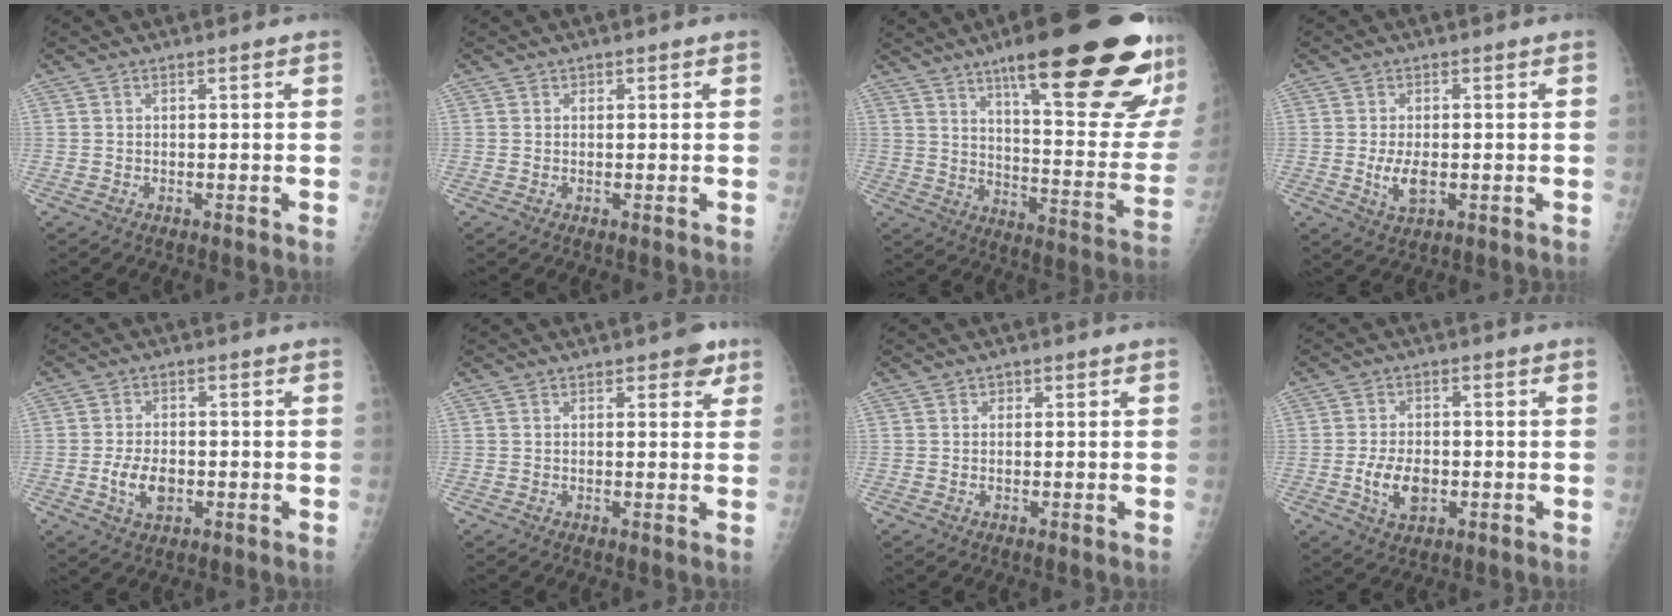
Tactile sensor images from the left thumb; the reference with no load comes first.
{"total": 0.6, "force": [0.3, 0.5, 0.1], "torque": [0.004, 0.000, 0.003]}
{"total": 30.5, "force": [18.2, 6.3, 23.7], "torque": [-0.268, -0.060, 0.270]}
{"total": 4.8, "force": [-0.7, 2.5, 4.0], "torque": [-0.076, -0.008, -0.009]}
{"total": 5.7, "force": [-1.4, 3.5, 4.3], "torque": [-0.075, 0.002, -0.022]}
{"total": 3.5, "force": [2.1, 1.9, 2.1], "torque": [-0.002, -0.006, 0.022]}
{"total": 0.8, "force": [0.3, 0.7, 0.2], "torque": [0.006, 0.001, 0.003]}
{"total": 6.4, "force": [-1.5, 3.9, 4.9], "torque": [-0.083, 0.001, -0.023]}